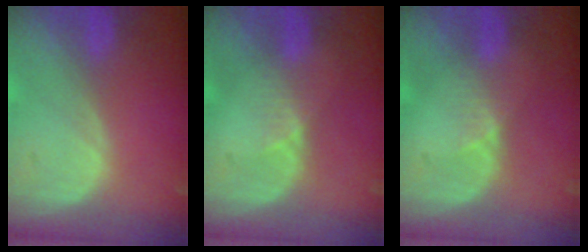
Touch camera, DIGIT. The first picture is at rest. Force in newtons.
{"total": 2.3, "press": 1.8, "slide": 1.4}
{"total": 2.3, "press": 1.8, "slide": 1.4}